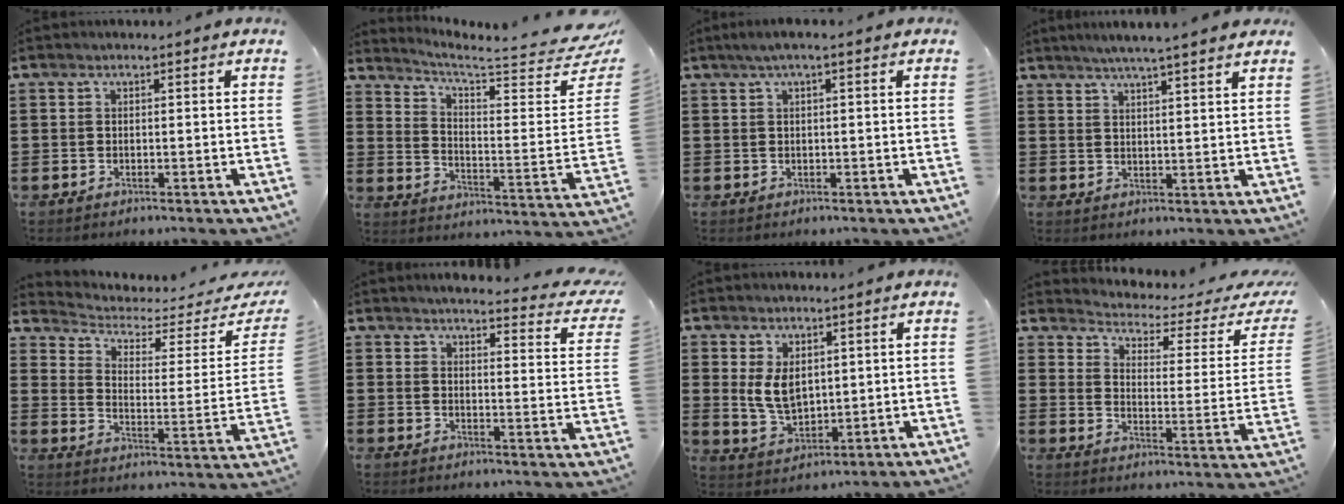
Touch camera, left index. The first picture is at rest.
{"total": 4.6, "force": [3.9, 0.0, 2.6], "torque": [-0.064, -0.049, 0.056]}
{"total": 1.4, "force": [0.2, 0.1, 1.4], "torque": [-0.022, -0.002, 0.003]}
{"total": 3.9, "force": [3.5, -0.6, 1.7], "torque": [-0.044, -0.009, 0.060]}
{"total": 3.0, "force": [2.1, 1.4, 1.6], "torque": [-0.049, -0.019, 0.030]}
{"total": 3.8, "force": [3.5, -0.1, 1.5], "torque": [-0.039, -0.027, 0.054]}
{"total": 5.7, "force": [1.8, 3.7, 4.0], "torque": [-0.092, -0.001, 0.028]}
{"total": 2.4, "force": [2.0, 0.7, 1.1], "torque": [-0.041, -0.023, 0.022]}